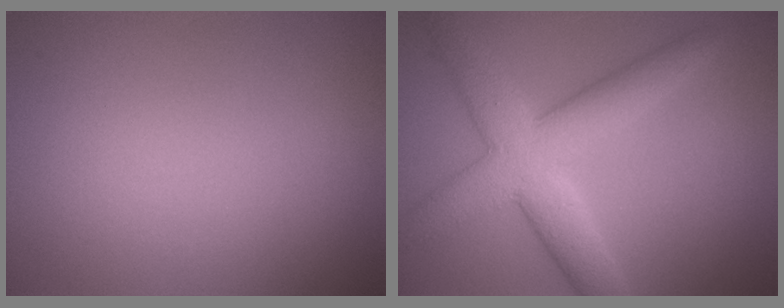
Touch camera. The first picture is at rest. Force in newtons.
{"total": 6.8, "press": 6.8, "slide": 0.3}